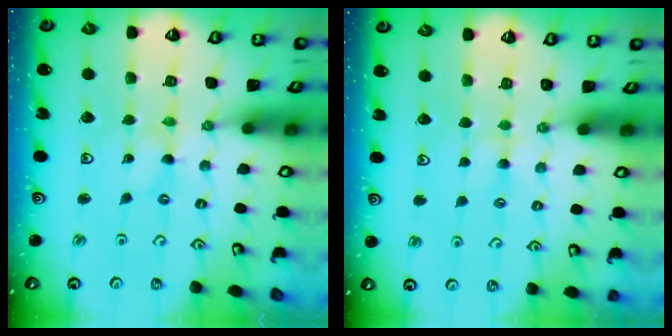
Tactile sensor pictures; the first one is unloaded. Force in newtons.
{"total": 2.3, "press": 2.3, "slide": 0.4}